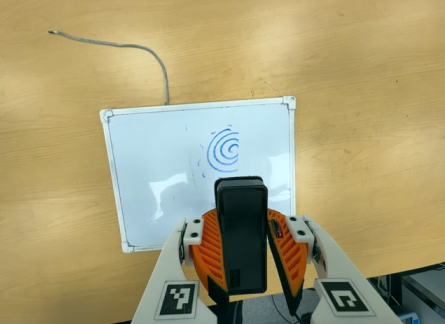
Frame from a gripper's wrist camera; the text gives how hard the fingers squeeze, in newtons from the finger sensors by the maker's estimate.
{"total": 8.6, "left": 8.8, "right": 8.5}